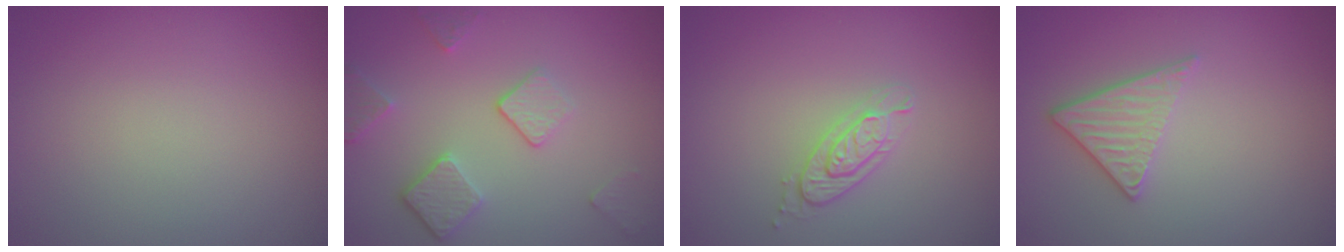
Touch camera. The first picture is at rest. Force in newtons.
{"total": 3.8, "press": 2.9, "slide": 2.4}
{"total": 2.0, "press": 2.0, "slide": 0.5}
{"total": 2.8, "press": 2.4, "slide": 1.3}